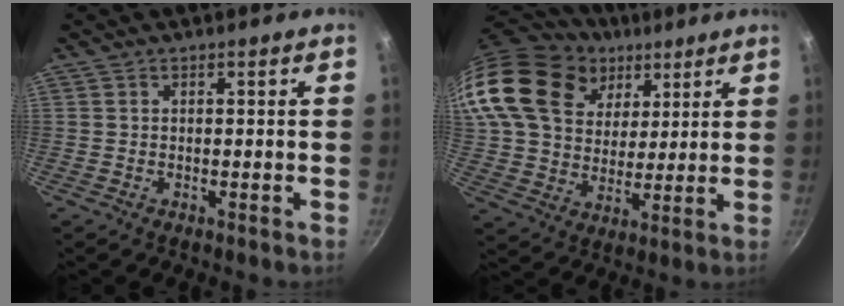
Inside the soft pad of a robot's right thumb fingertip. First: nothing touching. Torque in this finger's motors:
{"motor_torque": [-1.78, 3.22, 1.42, 0.00, 0.42]}